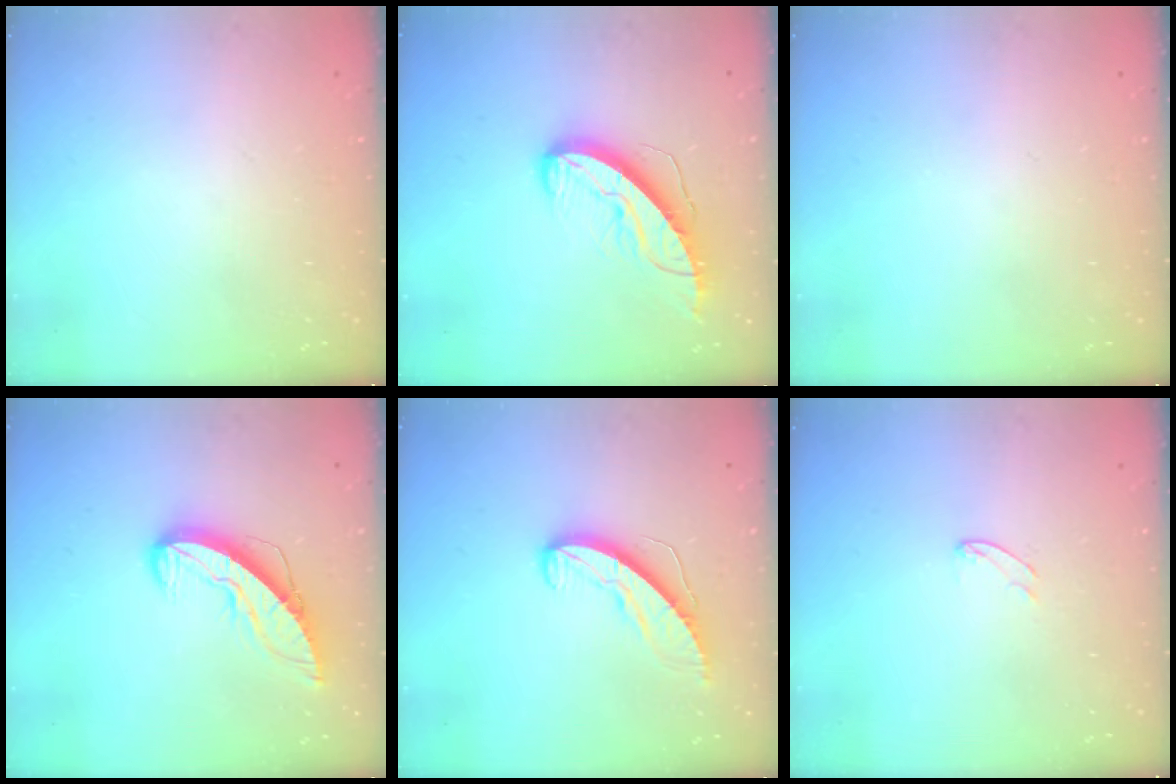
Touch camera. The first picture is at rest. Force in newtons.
{"total": 11.3, "press": 11.2, "slide": 0.8}
{"total": 0.0}
{"total": 9.7, "press": 9.7, "slide": 1.0}
{"total": 9.5, "press": 9.5, "slide": 0.7}
{"total": 5.5, "press": 5.5, "slide": 0.3}